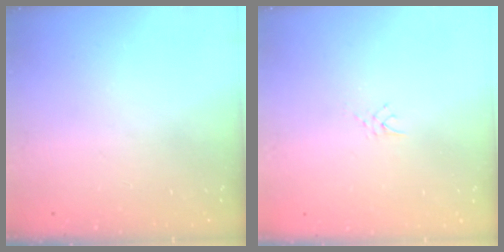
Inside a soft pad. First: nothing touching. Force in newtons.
{"total": 2.4, "press": 2.4, "slide": 0.4}